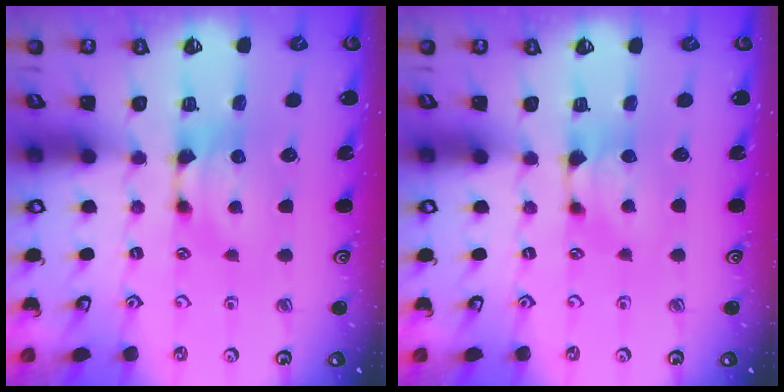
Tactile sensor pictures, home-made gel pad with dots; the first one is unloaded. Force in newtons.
{"total": 0.9, "press": 0.7, "slide": 0.6}